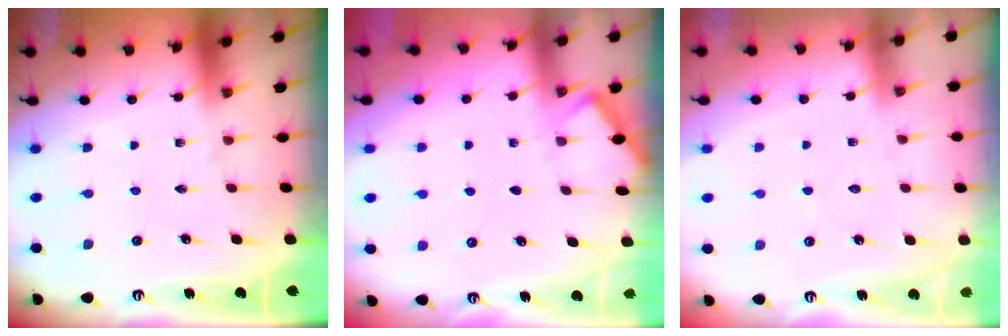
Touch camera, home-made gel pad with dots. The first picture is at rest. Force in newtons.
{"total": 2.7, "press": 2.7, "slide": 0.2}
{"total": 3.8, "press": 3.8, "slide": 0.4}